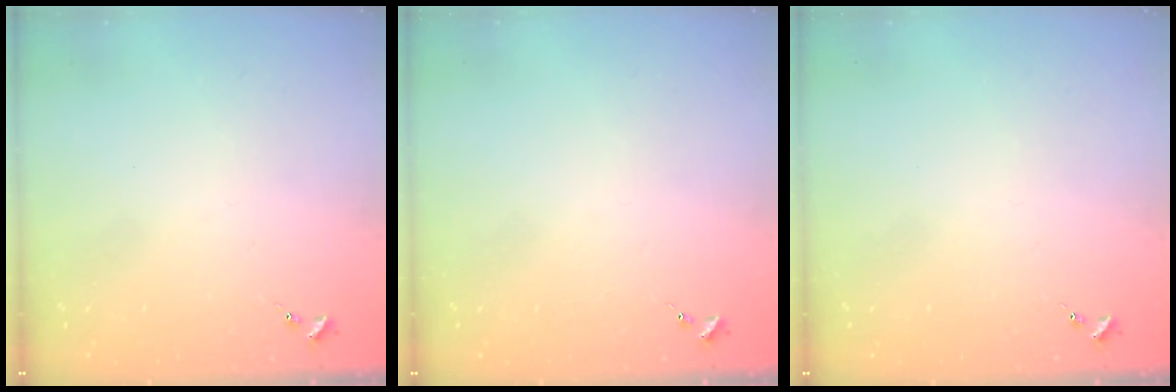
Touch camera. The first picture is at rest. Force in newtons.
{"total": 0.0}
{"total": 0.0}